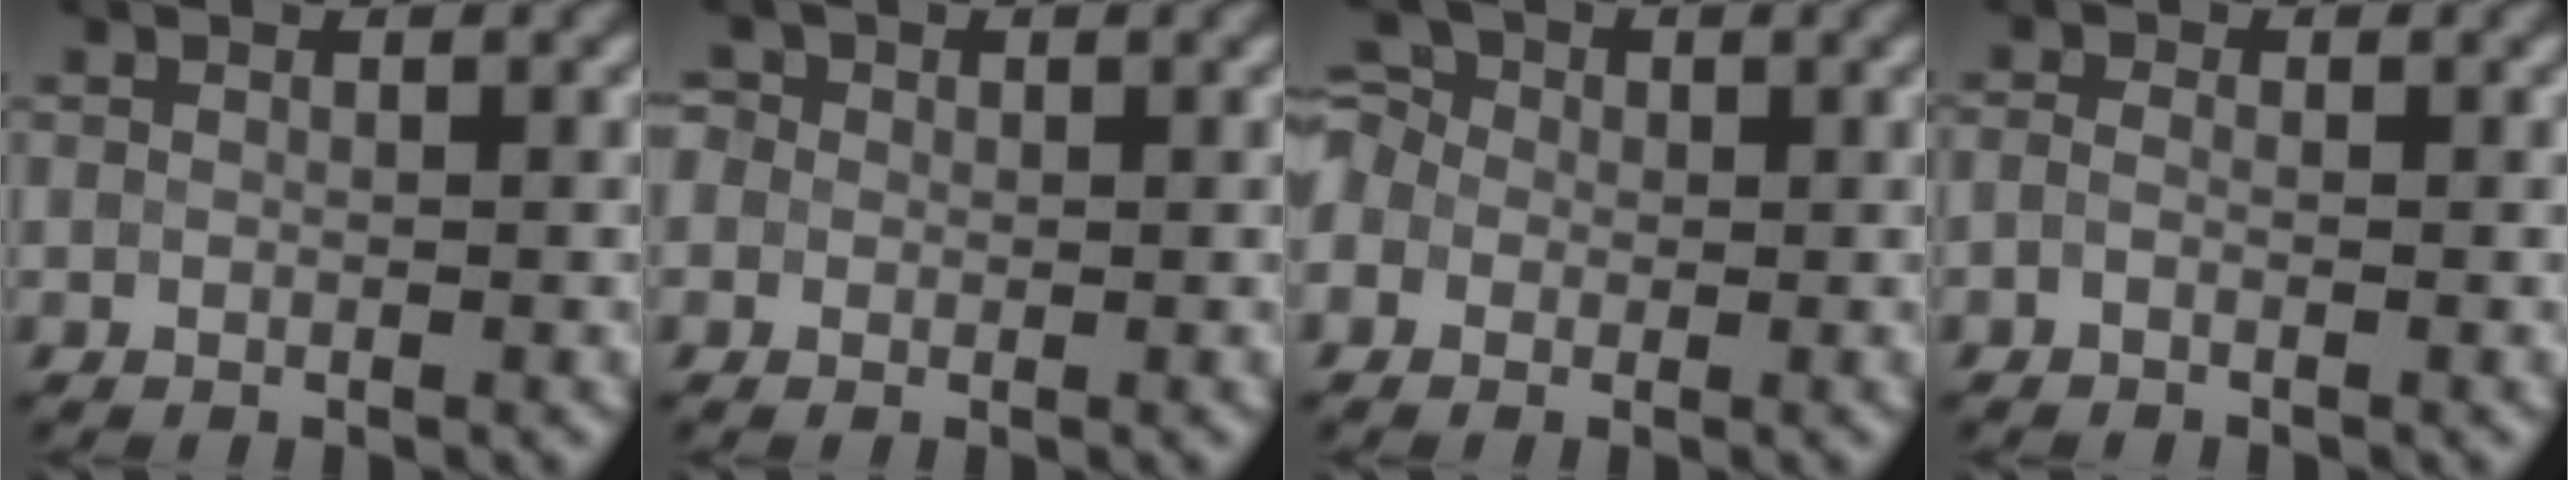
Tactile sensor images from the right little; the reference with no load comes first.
{"total": 2.4, "force": [0.9, 2.0, 0.9], "torque": [-0.003, 0.021, -0.007]}
{"total": 6.0, "force": [0.5, 5.3, 2.9], "torque": [-0.059, 0.033, -0.035]}
{"total": 0.9, "force": [-0.4, 0.4, 0.6], "torque": [-0.016, -0.006, -0.016]}